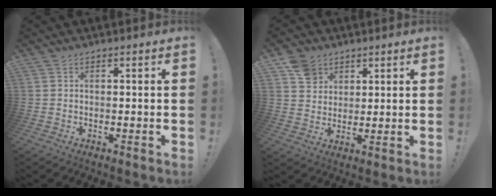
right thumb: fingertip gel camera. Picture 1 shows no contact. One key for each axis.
{"total": 7.2, "fx": 4.0, "fy": 5.8, "fz": 1.8, "tx": -0.022, "ty": -0.020, "tz": 0.079}